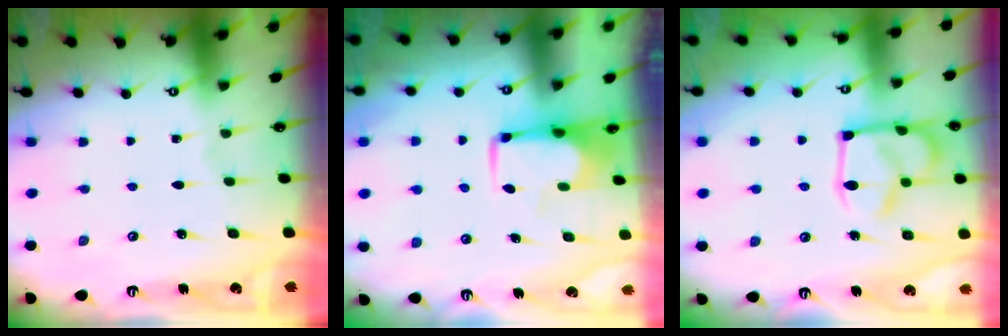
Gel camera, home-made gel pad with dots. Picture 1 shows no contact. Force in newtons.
{"total": 0.6, "press": 0.6, "slide": 0.2}
{"total": 8.4, "press": 8.4, "slide": 0.7}